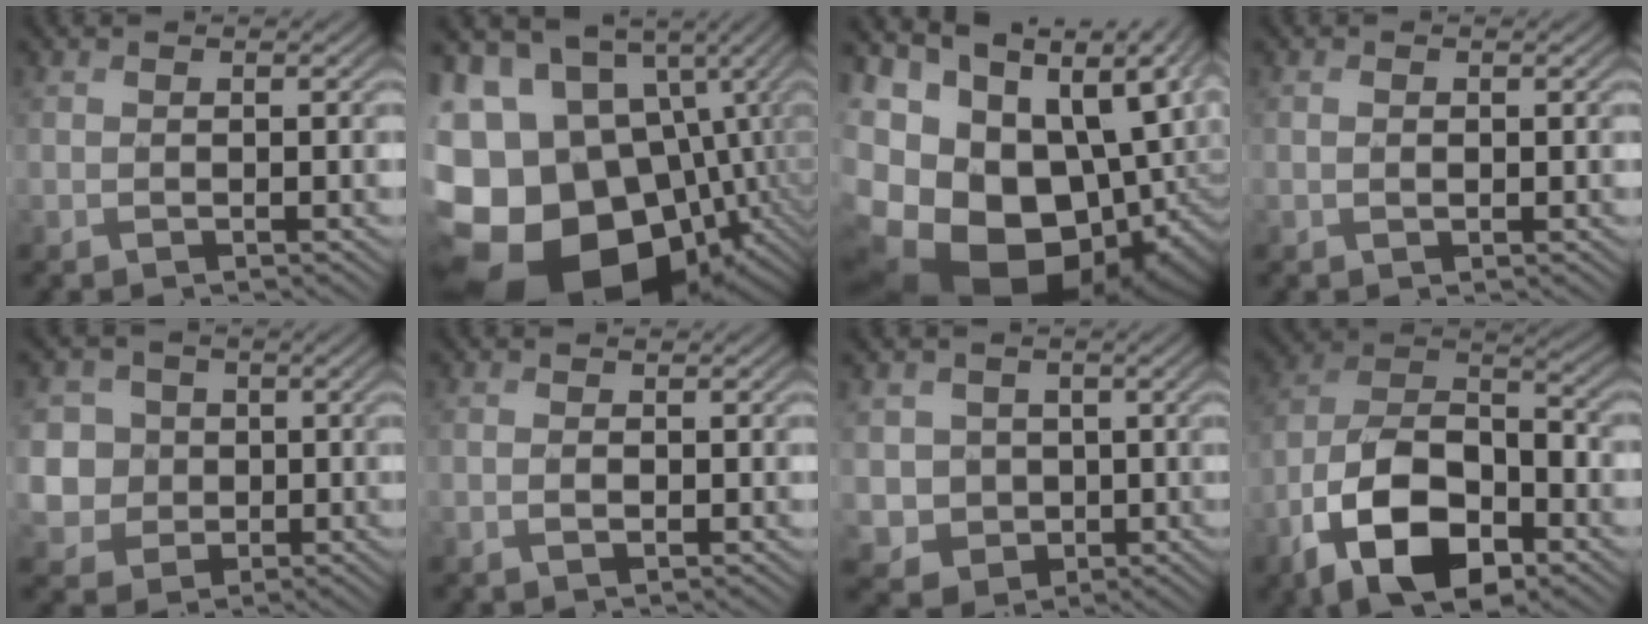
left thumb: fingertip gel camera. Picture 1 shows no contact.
{"total": 22.3, "force": [-4.0, 17.1, 13.7], "torque": [-0.306, -0.032, -0.042]}
{"total": 20.2, "force": [-2.9, 14.4, 13.8], "torque": [-0.258, -0.040, 0.002]}
{"total": 0.7, "force": [0.0, 0.5, 0.5], "torque": [-0.011, 0.000, 0.002]}
{"total": 6.0, "force": [0.8, 5.7, 1.6], "torque": [-0.066, 0.003, 0.013]}
{"total": 1.1, "force": [0.0, 0.5, 0.9], "torque": [-0.018, 0.002, -0.002]}
{"total": 5.1, "force": [0.7, 4.9, 1.3], "torque": [-0.055, -0.014, 0.009]}
{"total": 15.7, "force": [-7.5, 8.4, 11.0], "torque": [-0.217, -0.021, -0.146]}